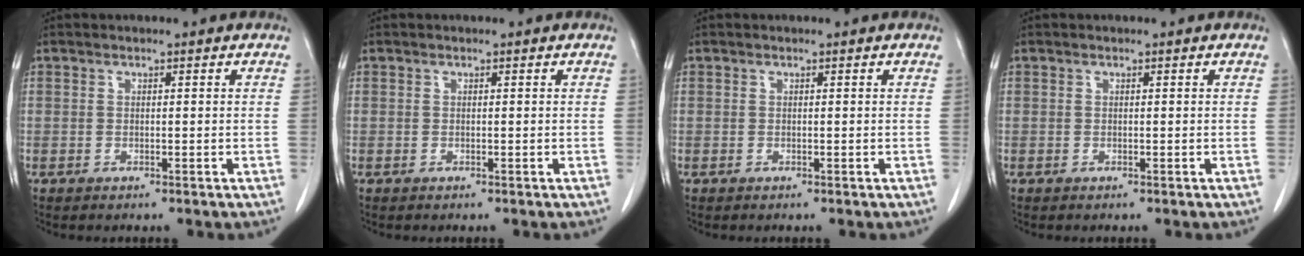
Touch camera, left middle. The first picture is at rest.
{"total": 0.0}
{"total": 0.0}
{"total": 0.0}